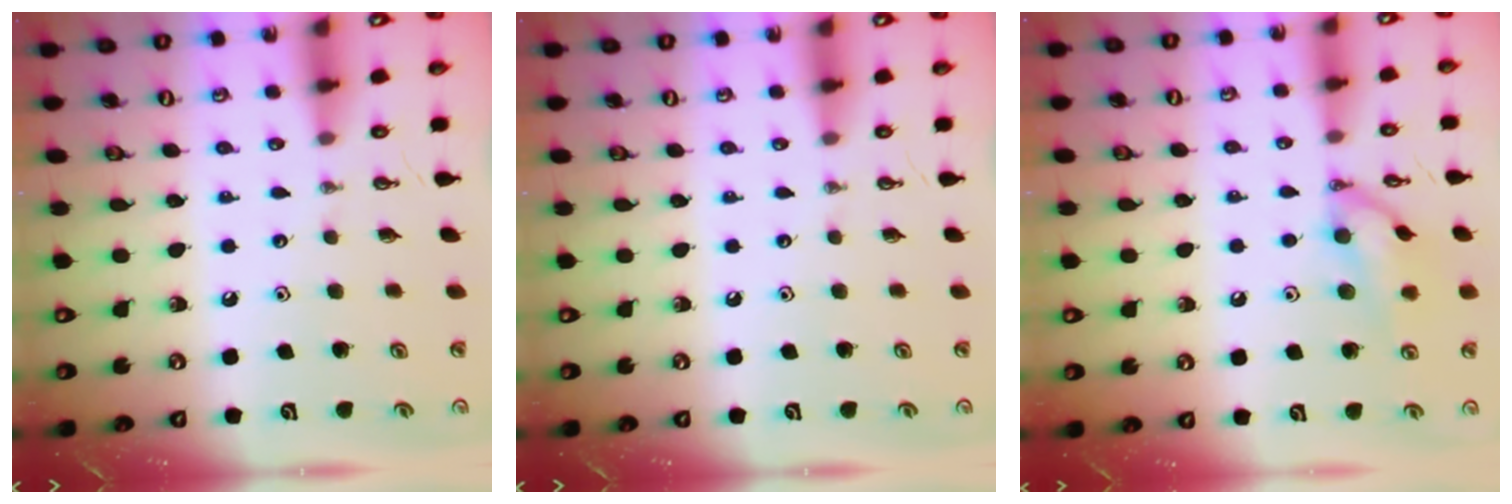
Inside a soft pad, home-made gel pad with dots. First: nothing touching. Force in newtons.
{"total": 0.0}
{"total": 12.0, "press": 11.8, "slide": 1.6}